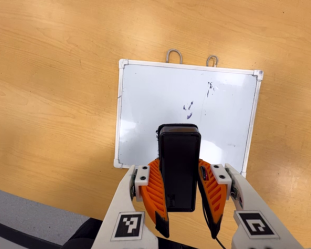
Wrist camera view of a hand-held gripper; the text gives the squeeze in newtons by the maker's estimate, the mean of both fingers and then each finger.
{"total": 10.1, "left": 8.6, "right": 11.6}